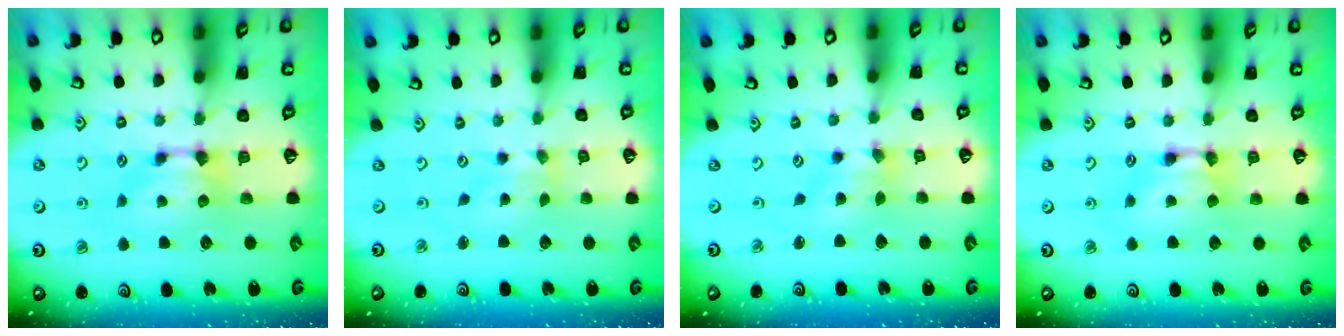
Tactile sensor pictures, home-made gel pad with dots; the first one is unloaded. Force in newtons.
{"total": 1.8, "press": 1.5, "slide": 1.1}
{"total": 1.2, "press": 0.0, "slide": 1.2}
{"total": 1.6, "press": 1.6, "slide": 0.1}